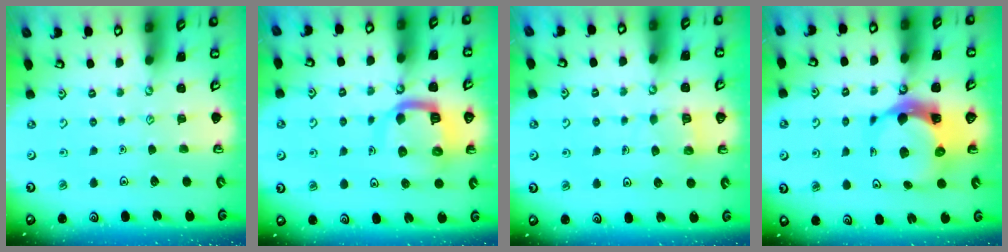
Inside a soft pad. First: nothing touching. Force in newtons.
{"total": 10.7, "press": 10.6, "slide": 1.4}
{"total": 5.1, "press": 5.1, "slide": 0.6}
{"total": 10.1, "press": 10.0, "slide": 1.4}